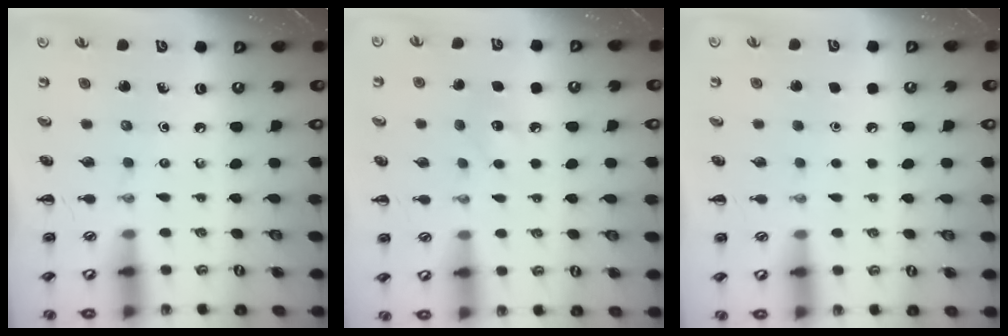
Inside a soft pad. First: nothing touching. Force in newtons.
{"total": 7.1, "press": 6.9, "slide": 1.9}
{"total": 1.8, "press": 1.8, "slide": 0.1}